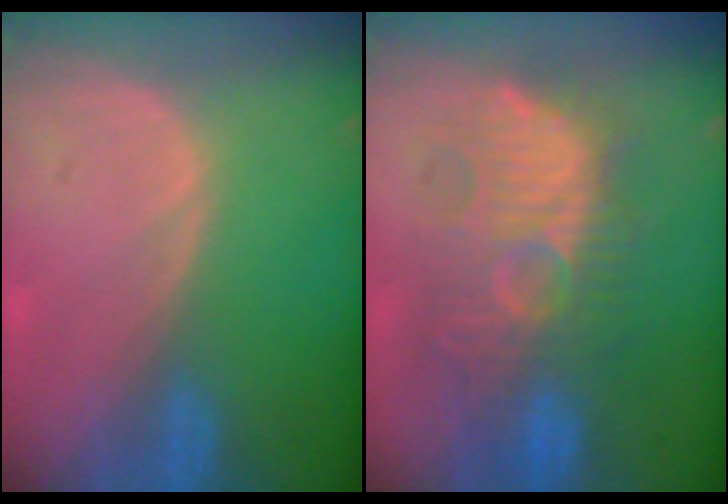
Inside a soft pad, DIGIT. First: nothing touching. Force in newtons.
{"total": 10.6, "press": 10.5, "slide": 1.1}